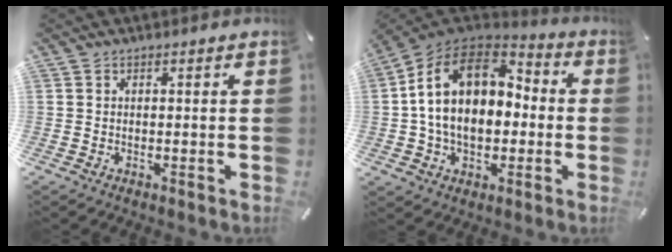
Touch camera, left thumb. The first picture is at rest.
{"total": 17.9, "force": [0.7, 13.3, 11.9], "torque": [-0.233, 0.011, 0.009]}